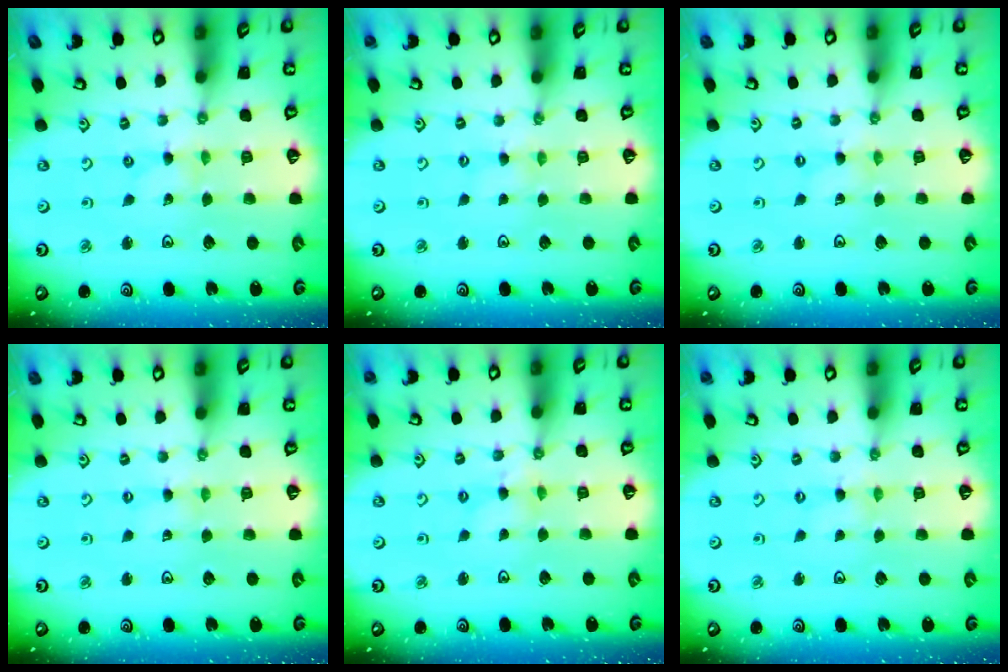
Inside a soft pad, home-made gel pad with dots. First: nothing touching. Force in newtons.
{"total": 1.5, "press": 1.5, "slide": 0.2}
{"total": 0.0}
{"total": 0.5, "press": 0.5, "slide": 0.1}
{"total": 2.5, "press": 2.5, "slide": 0.2}
{"total": 0.0}